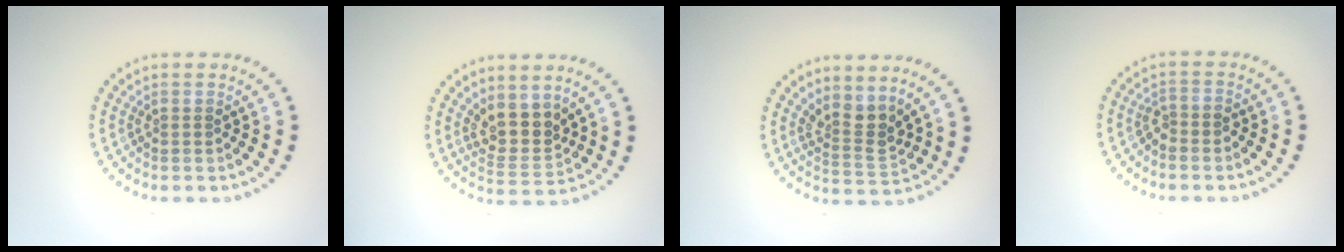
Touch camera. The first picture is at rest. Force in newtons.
{"total": 3.4, "press": 2.8, "slide": 2.0}
{"total": 2.8, "press": 2.1, "slide": 1.9}
{"total": 1.3, "press": 1.1, "slide": 0.7}